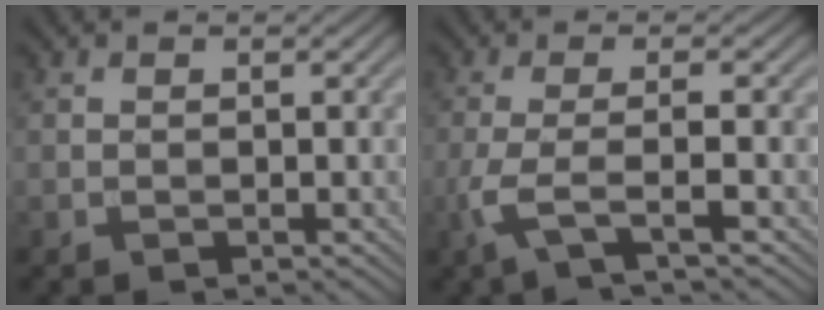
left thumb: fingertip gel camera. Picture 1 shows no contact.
{"total": 4.5, "force": [-2.0, 0.7, 3.9], "torque": [-0.082, -0.001, -0.058]}